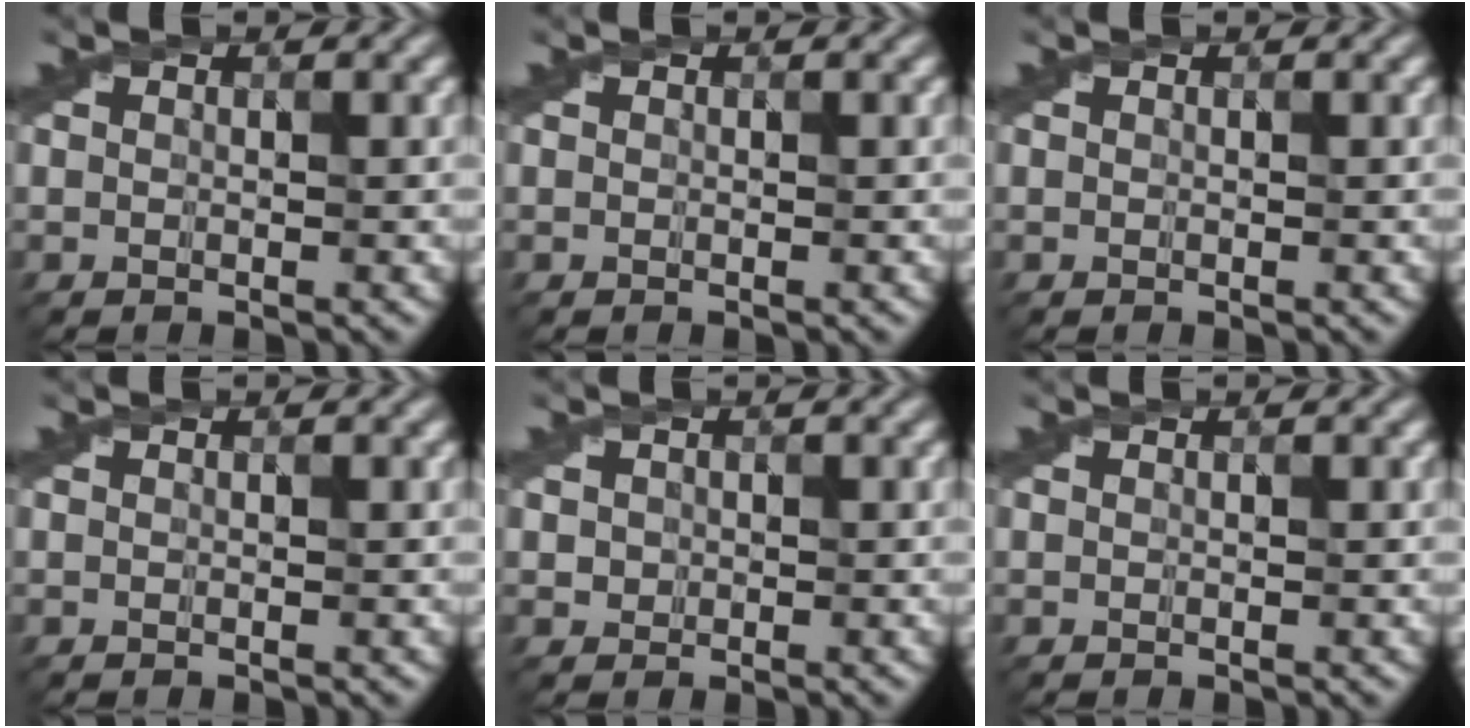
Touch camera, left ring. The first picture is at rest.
{"total": 0.0}
{"total": 0.0}
{"total": 0.0}
{"total": 1.0, "force": [0.2, 1.0, 0.1], "torque": [0.008, 0.000, 0.000]}
{"total": 0.0}